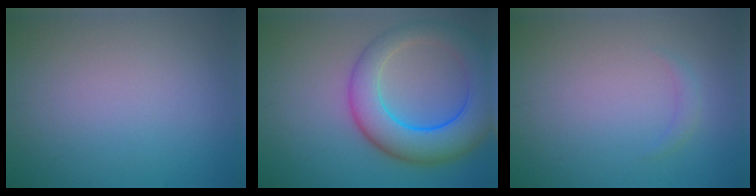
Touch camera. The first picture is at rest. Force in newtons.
{"total": 8.7, "press": 8.7, "slide": 0.4}
{"total": 0.9, "press": 0.9, "slide": 0.0}